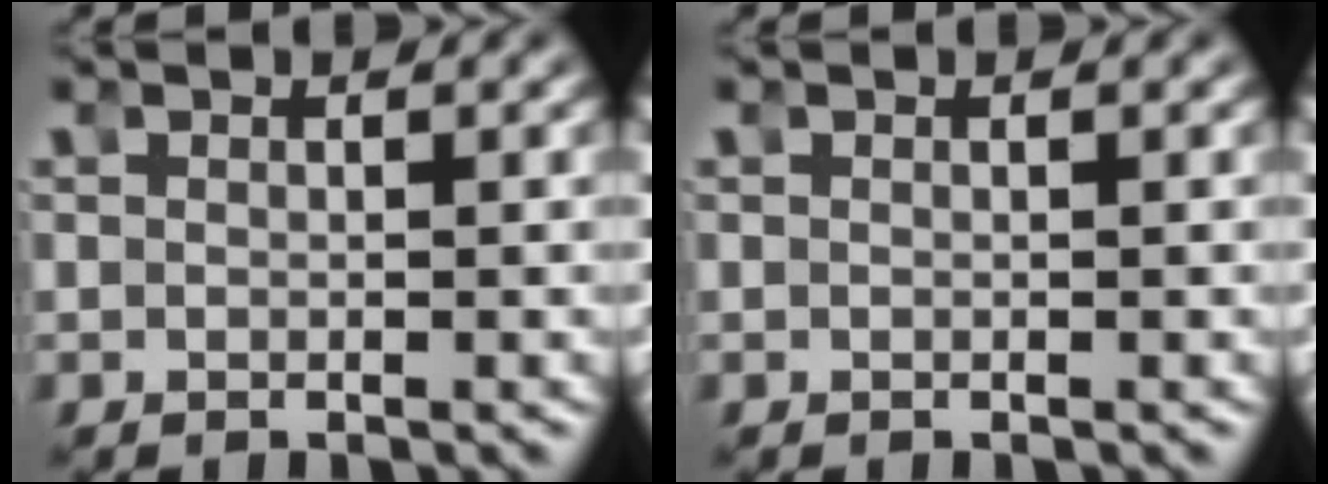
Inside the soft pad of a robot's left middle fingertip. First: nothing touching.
{"total": 0.0}